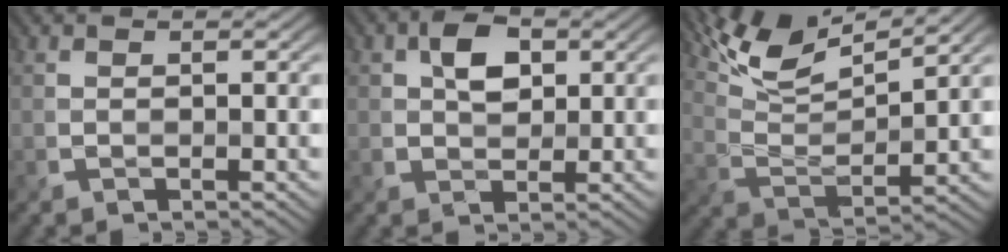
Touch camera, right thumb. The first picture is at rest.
{"total": 4.0, "force": [1.2, 2.7, 2.7], "torque": [-0.051, 0.007, 0.018]}
{"total": 9.7, "force": [7.3, 2.3, 6.0], "torque": [-0.133, 0.011, 0.139]}